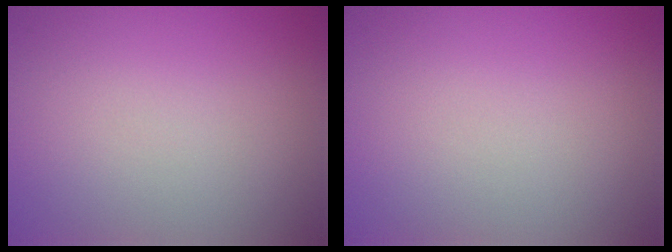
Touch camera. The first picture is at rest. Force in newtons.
{"total": 0.0}